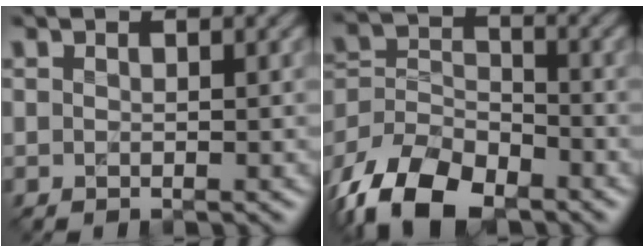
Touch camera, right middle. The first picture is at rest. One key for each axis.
{"total": 10.3, "fx": -6.9, "fy": 5.4, "fz": 5.4, "tx": -0.104, "ty": -0.012, "tz": -0.139}